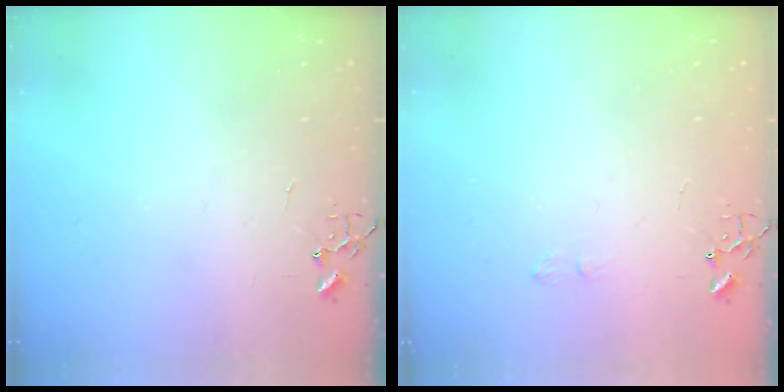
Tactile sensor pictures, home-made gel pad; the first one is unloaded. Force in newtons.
{"total": 4.6, "press": 4.6, "slide": 0.7}